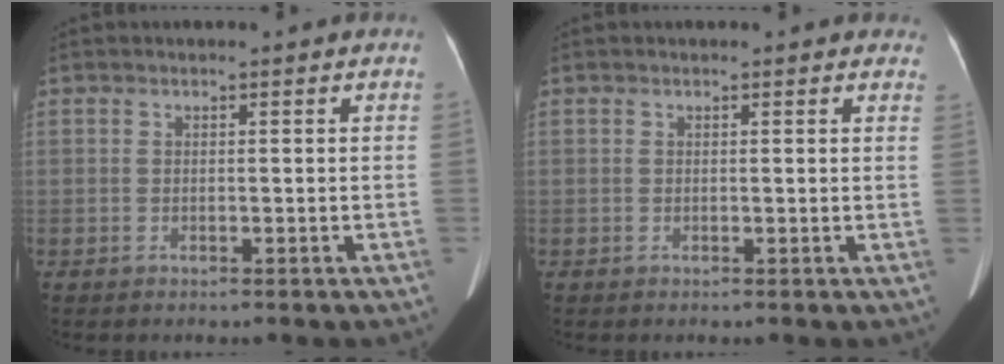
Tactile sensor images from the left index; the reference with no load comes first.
{"total": 2.0, "force": [1.7, 0.8, 0.6], "torque": [0.001, -0.001, -0.001]}